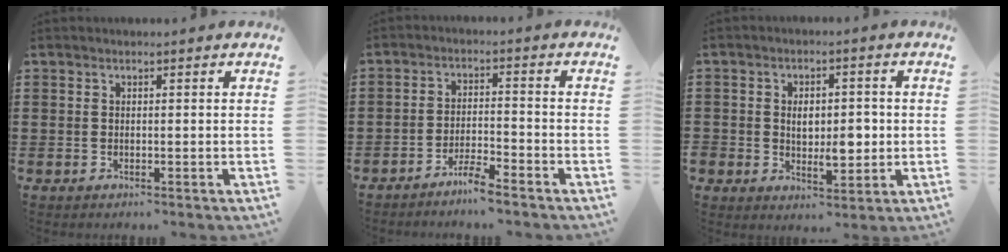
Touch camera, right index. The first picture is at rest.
{"total": 3.7, "force": [-3.4, -0.2, 1.4], "torque": [-0.033, 0.001, -0.068]}
{"total": 5.3, "force": [-0.2, 3.5, 4.0], "torque": [-0.060, 0.001, -0.012]}